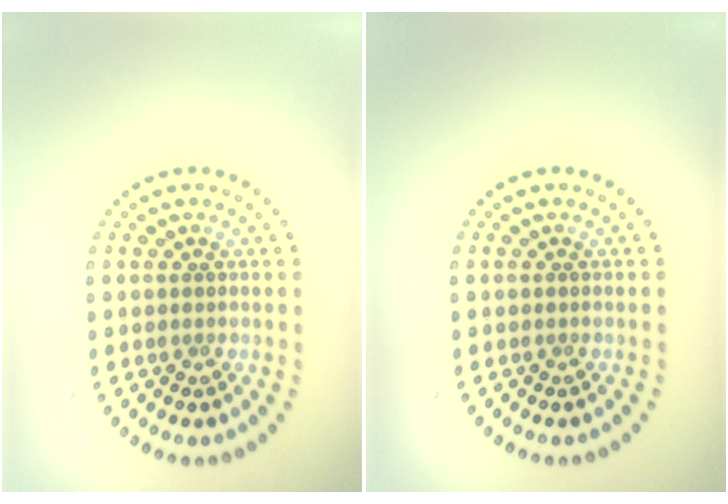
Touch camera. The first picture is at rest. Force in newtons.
{"total": 0.0}